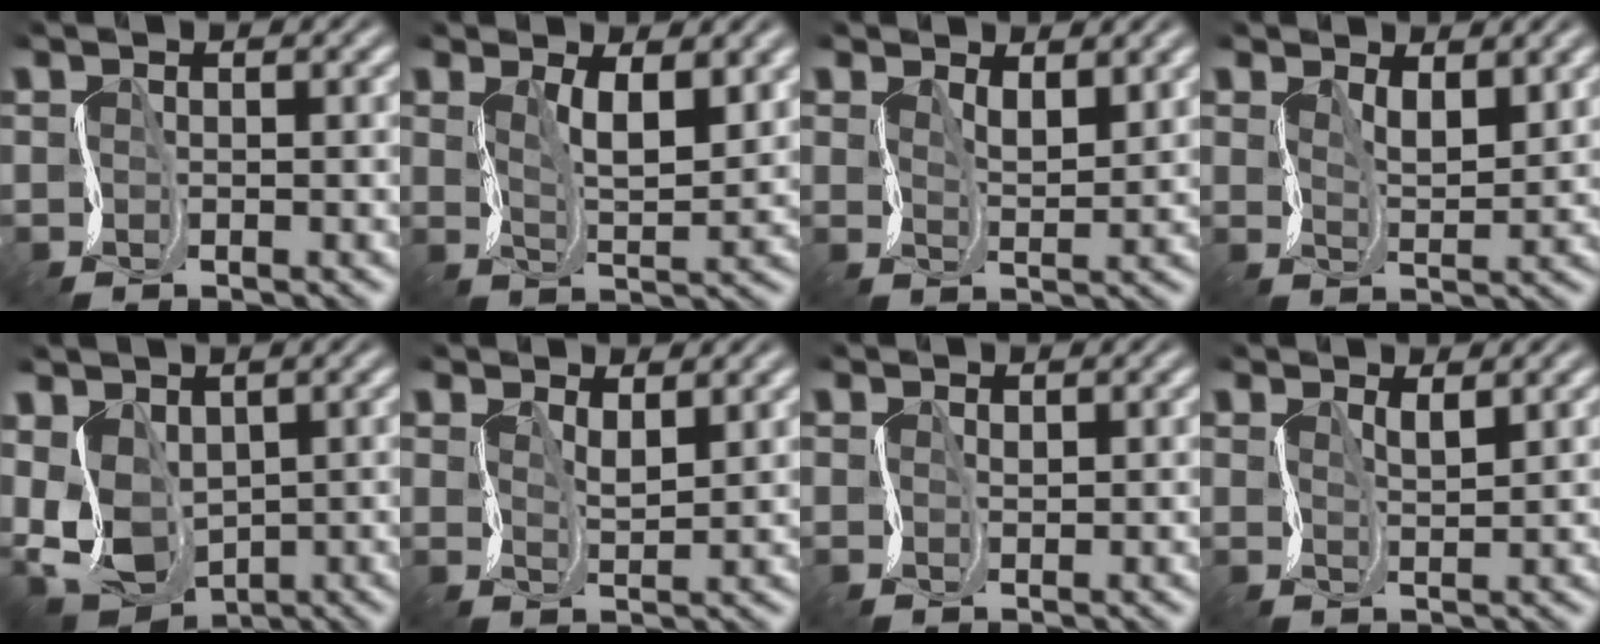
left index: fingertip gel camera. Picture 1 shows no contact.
{"total": 4.4, "force": [1.6, 1.6, 3.8], "torque": [-0.080, -0.013, 0.028]}
{"total": 2.5, "force": [1.3, 1.1, 1.9], "torque": [-0.041, -0.010, 0.024]}
{"total": 2.7, "force": [1.3, 1.1, 2.1], "torque": [-0.048, -0.010, 0.022]}
{"total": 8.4, "force": [0.6, 5.8, 6.1], "torque": [-0.143, -0.010, 0.007]}
{"total": 1.8, "force": [1.0, 0.6, 1.4], "torque": [-0.035, -0.006, 0.017]}
{"total": 0.0}
{"total": 1.3, "force": [0.8, 0.3, 1.0], "torque": [-0.025, -0.006, 0.013]}